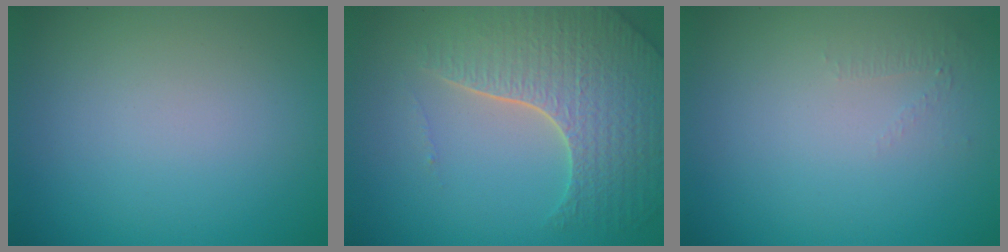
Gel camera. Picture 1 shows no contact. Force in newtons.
{"total": 6.8, "press": 5.2, "slide": 4.4}
{"total": 0.5, "press": 0.2, "slide": 0.5}